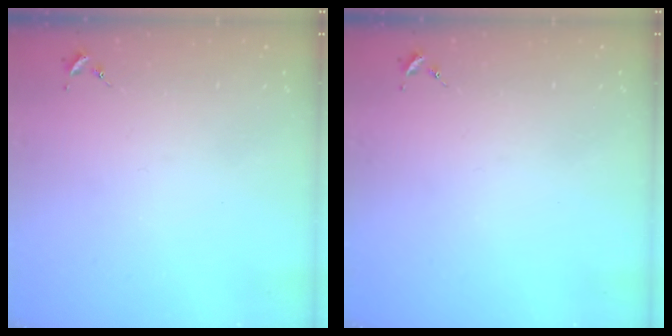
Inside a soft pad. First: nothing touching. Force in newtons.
{"total": 0.0}